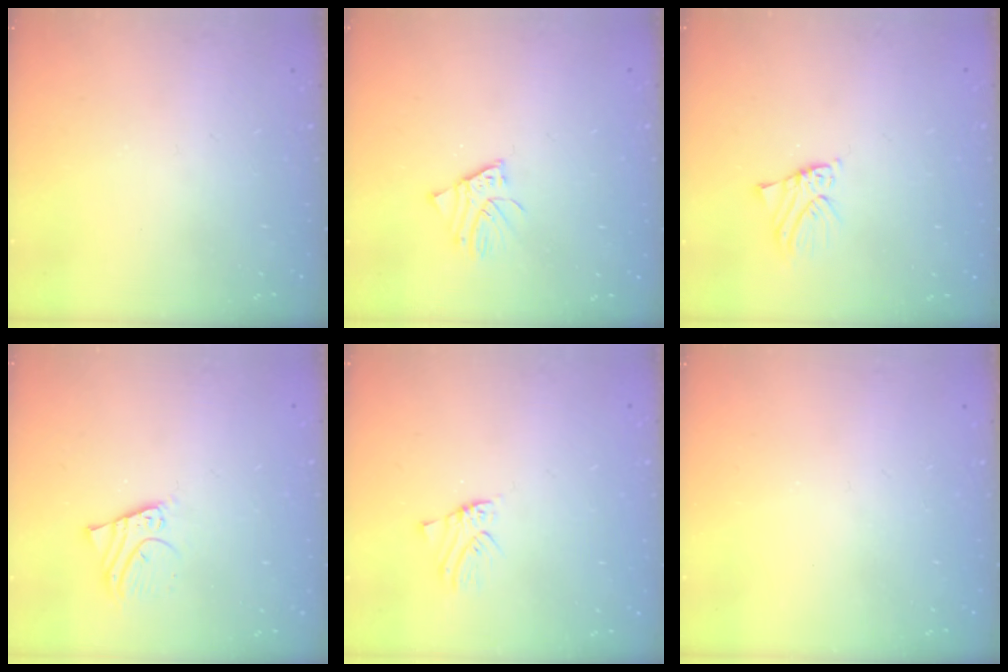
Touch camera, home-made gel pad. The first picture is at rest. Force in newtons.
{"total": 1.8, "press": 1.8, "slide": 0.2}
{"total": 1.5, "press": 1.5, "slide": 0.1}
{"total": 2.4, "press": 2.4, "slide": 0.1}
{"total": 0.9, "press": 0.9, "slide": 0.1}
{"total": 0.0}